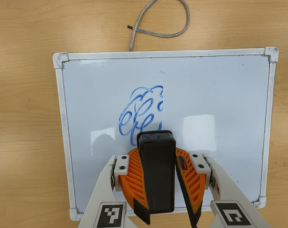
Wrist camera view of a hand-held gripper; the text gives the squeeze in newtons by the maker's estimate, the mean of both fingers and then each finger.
{"total": 10.8, "left": 10.2, "right": 11.4}